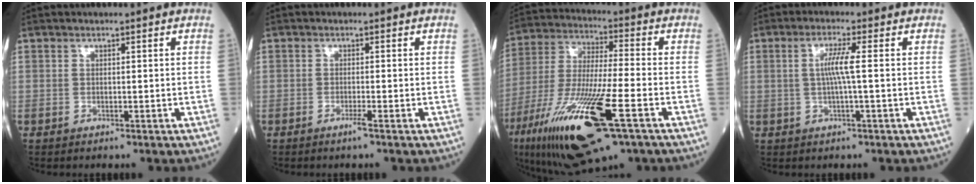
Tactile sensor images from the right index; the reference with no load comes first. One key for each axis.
{"total": 1.3, "fx": -0.8, "fy": -0.3, "fz": 1.0, "tx": -0.020, "ty": -0.001, "tz": -0.017}
{"total": 22.0, "fx": -10.4, "fy": 3.7, "fz": 19.1, "tx": -0.392, "ty": -0.050, "tz": -0.180}
{"total": 4.0, "fx": 0.2, "fy": -0.5, "fz": 4.0, "tx": -0.079, "ty": 0.003, "tz": 0.005}